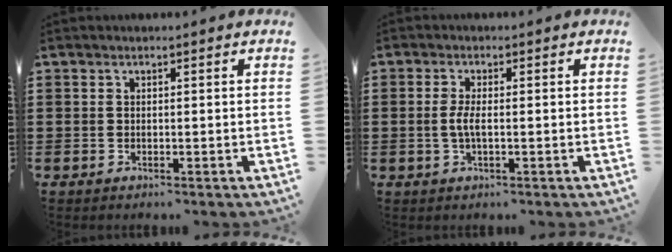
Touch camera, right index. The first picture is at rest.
{"total": 2.8, "force": [-0.5, 0.6, 2.7], "torque": [-0.072, -0.008, -0.017]}